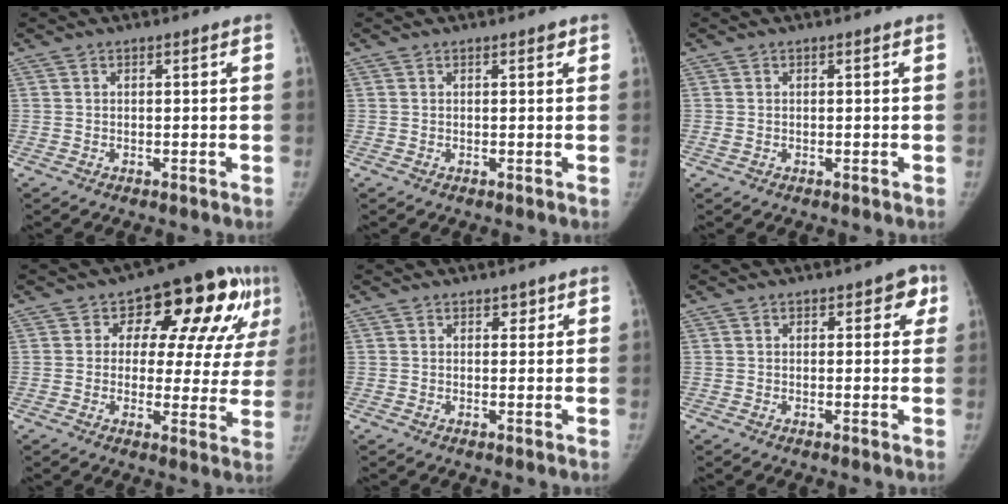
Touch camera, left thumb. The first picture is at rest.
{"total": 0.8, "force": [0.5, 0.4, 0.6], "torque": [-0.002, -0.001, 0.004]}
{"total": 0.8, "force": [-0.2, 0.6, 0.5], "torque": [-0.014, -0.001, -0.002]}
{"total": 18.2, "force": [6.9, 9.4, 14.0], "torque": [-0.125, 0.002, 0.082]}
{"total": 1.3, "force": [0.8, 0.9, 0.4], "torque": [0.010, -0.004, 0.009]}
{"total": 3.7, "force": [1.5, 2.4, 2.4], "torque": [0.009, 0.000, 0.007]}